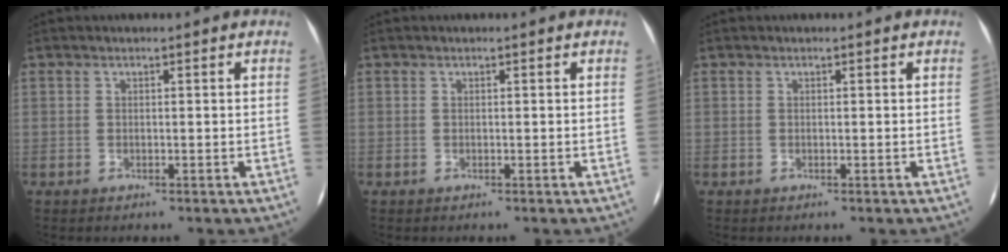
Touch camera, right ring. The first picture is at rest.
{"total": 0.0}
{"total": 0.0}